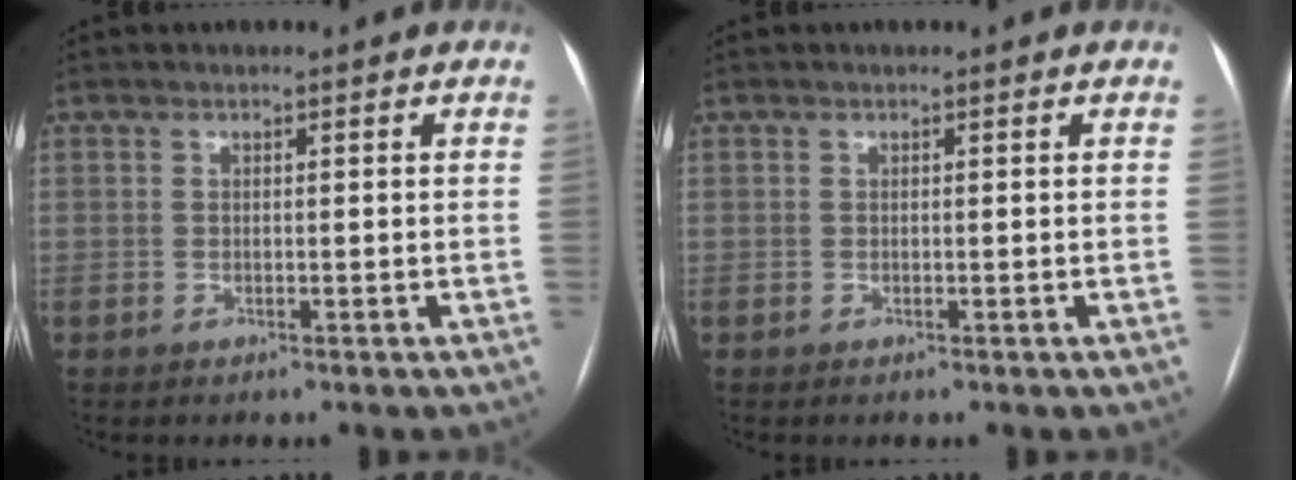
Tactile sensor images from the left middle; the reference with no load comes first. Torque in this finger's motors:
{"motor_torque": [0.00, 0.00, 0.00, 0.00]}